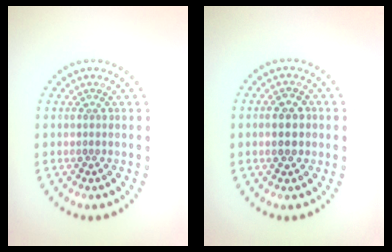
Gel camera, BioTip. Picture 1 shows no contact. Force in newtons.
{"total": 2.4, "press": 2.4, "slide": 0.1}